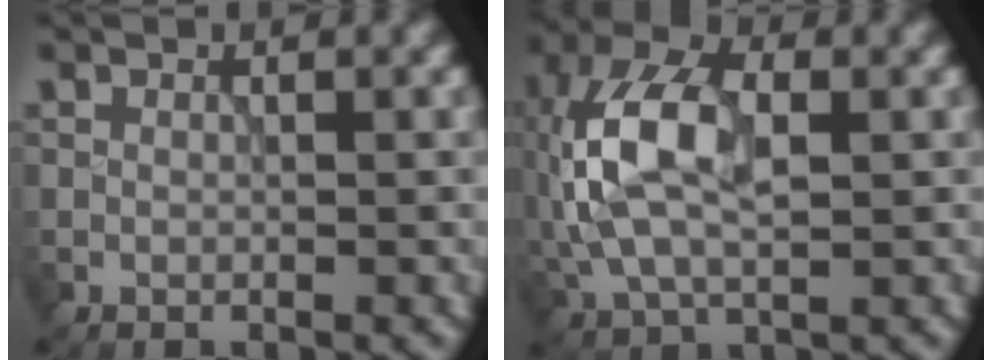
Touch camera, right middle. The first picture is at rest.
{"total": 9.2, "force": [0.4, 5.1, 7.7], "torque": [-0.167, 0.019, -0.004]}